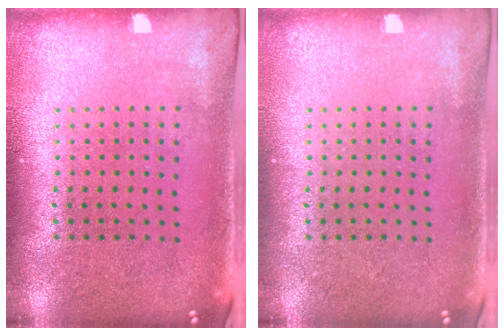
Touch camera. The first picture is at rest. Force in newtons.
{"total": 0.0}